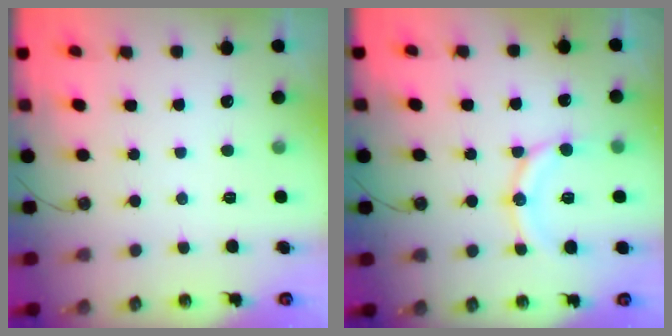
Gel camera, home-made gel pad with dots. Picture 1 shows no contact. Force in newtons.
{"total": 12.7, "press": 12.4, "slide": 2.7}